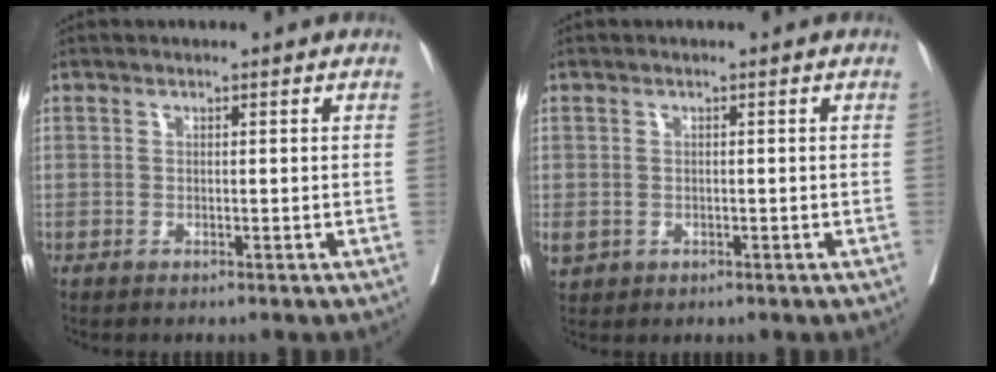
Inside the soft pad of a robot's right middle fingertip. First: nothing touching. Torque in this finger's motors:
{"motor_torque": [0.18, -0.14, 0.26, 0.05]}